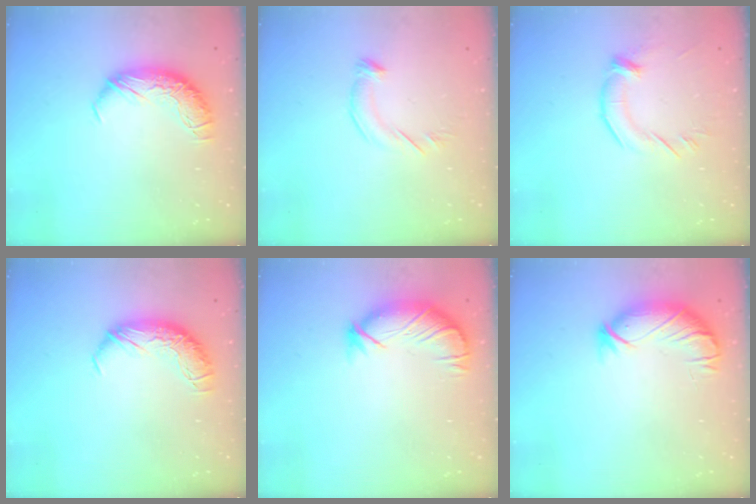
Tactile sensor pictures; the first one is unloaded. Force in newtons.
{"total": 4.6, "press": 4.6, "slide": 0.5}
{"total": 1.9, "press": 1.6, "slide": 1.1}
{"total": 0.0}
{"total": 3.9, "press": 3.3, "slide": 2.1}
{"total": 3.7, "press": 3.1, "slide": 2.0}